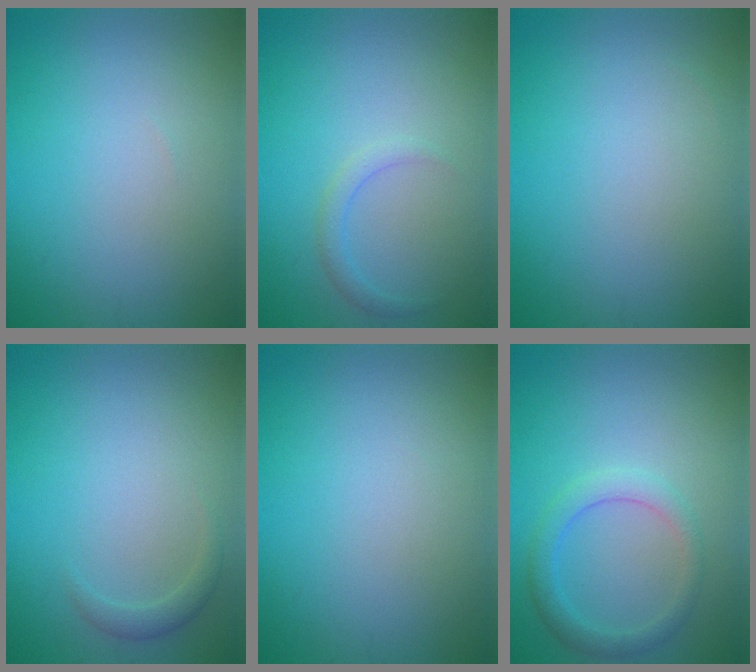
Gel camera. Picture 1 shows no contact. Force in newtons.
{"total": 1.3, "press": 1.3, "slide": 0.1}
{"total": 0.0}
{"total": 1.2, "press": 1.2, "slide": 0.1}
{"total": 0.0}
{"total": 2.7, "press": 2.6, "slide": 0.2}